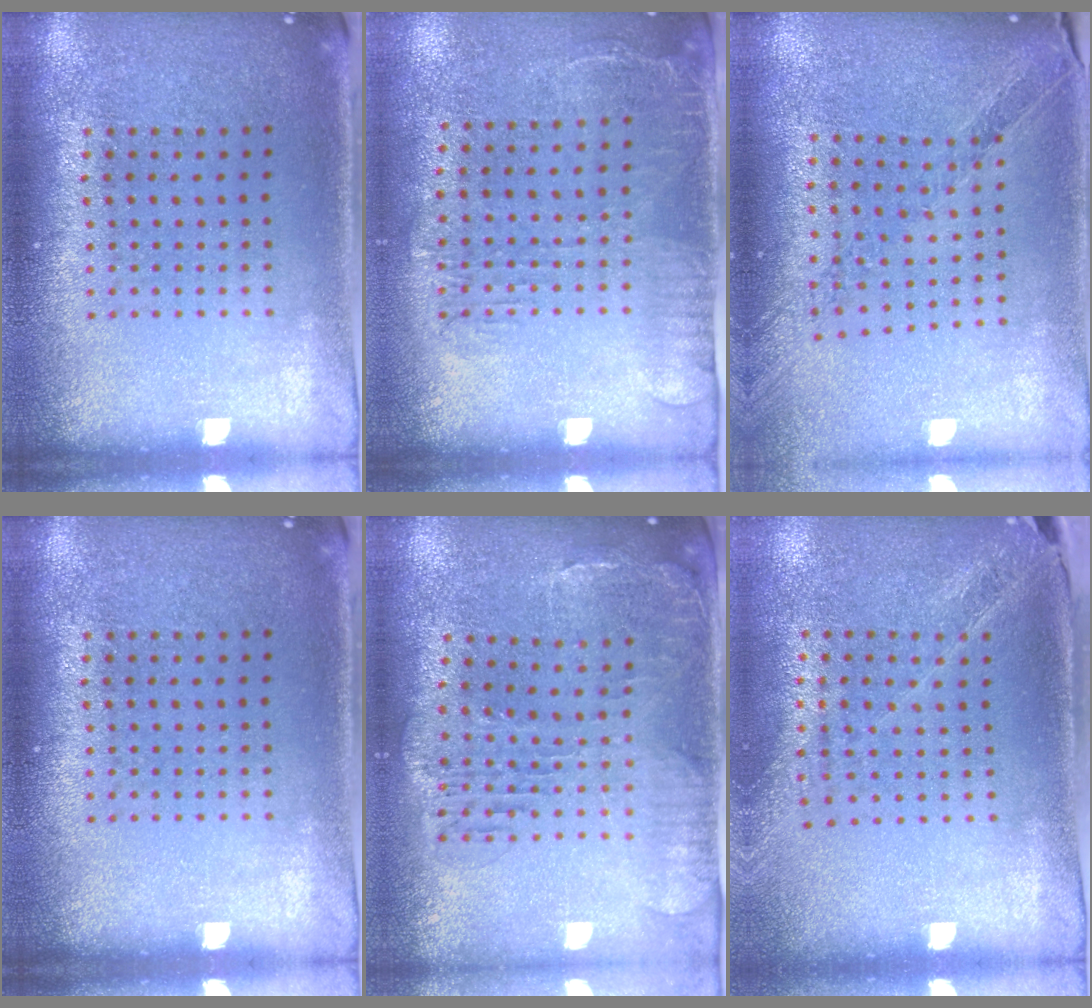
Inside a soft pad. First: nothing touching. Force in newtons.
{"total": 1.6, "press": 1.2, "slide": 1.0}
{"total": 0.6, "press": 0.6, "slide": 0.1}
{"total": 0.0}
{"total": 1.4, "press": 1.4, "slide": 0.5}
{"total": 1.5, "press": 1.4, "slide": 0.4}